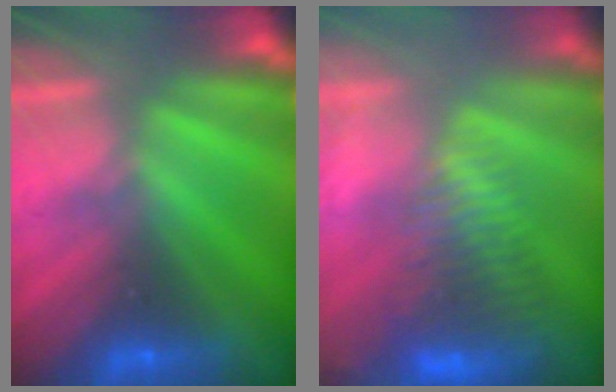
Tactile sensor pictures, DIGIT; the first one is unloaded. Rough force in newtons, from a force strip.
{"total": 4.5}